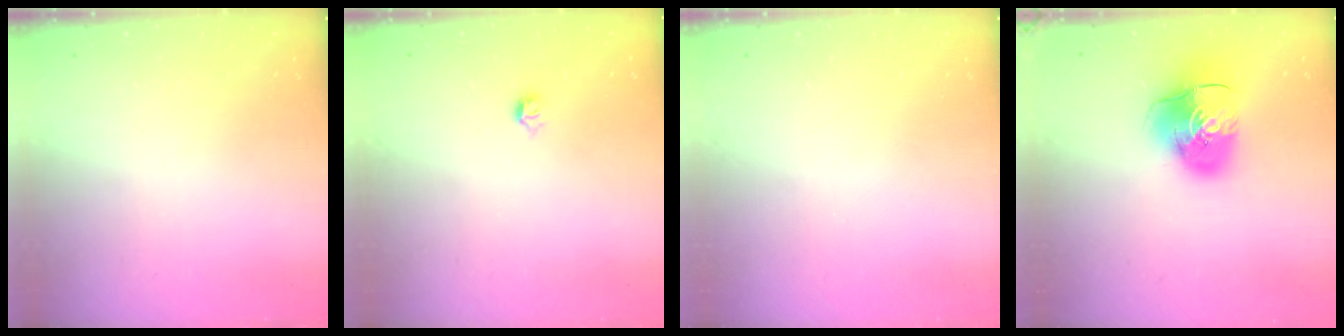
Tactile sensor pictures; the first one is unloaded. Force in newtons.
{"total": 2.8, "press": 2.7, "slide": 0.8}
{"total": 0.0}
{"total": 12.1, "press": 11.9, "slide": 1.9}